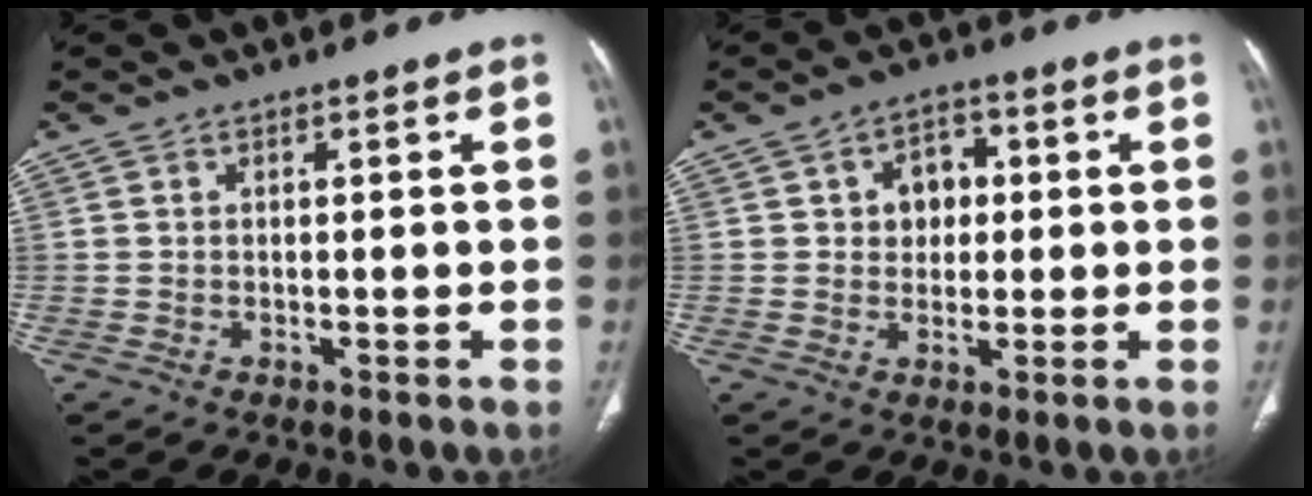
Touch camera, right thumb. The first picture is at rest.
{"total": 6.0, "force": [1.1, 4.7, 3.6], "torque": [-0.024, 0.006, 0.014]}